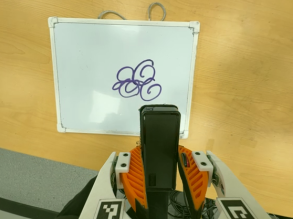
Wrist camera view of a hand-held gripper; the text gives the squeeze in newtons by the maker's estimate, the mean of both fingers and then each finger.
{"total": 5.2, "left": 3.7, "right": 6.7}